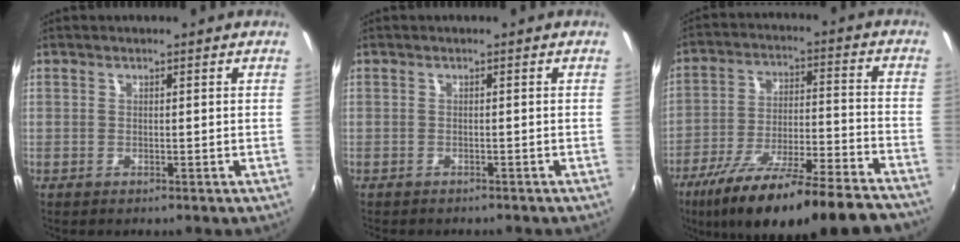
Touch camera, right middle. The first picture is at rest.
{"total": 1.7, "force": [-1.5, 0.5, 0.4], "torque": [-0.014, -0.009, -0.020]}
{"total": 25.9, "force": [-21.3, 4.0, 14.1], "torque": [-0.242, -0.055, -0.315]}